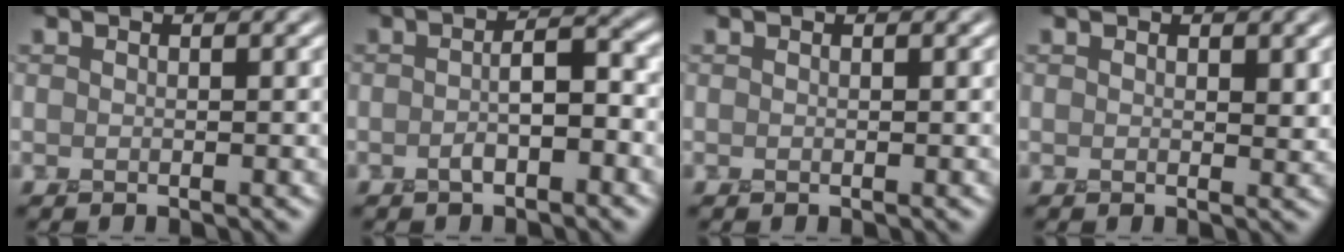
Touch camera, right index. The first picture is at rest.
{"total": 2.7, "force": [-1.0, 1.0, 2.4], "torque": [-0.048, 0.006, -0.019]}
{"total": 0.0}
{"total": 1.1, "force": [0.5, 0.6, 0.8], "torque": [-0.012, 0.001, 0.007]}